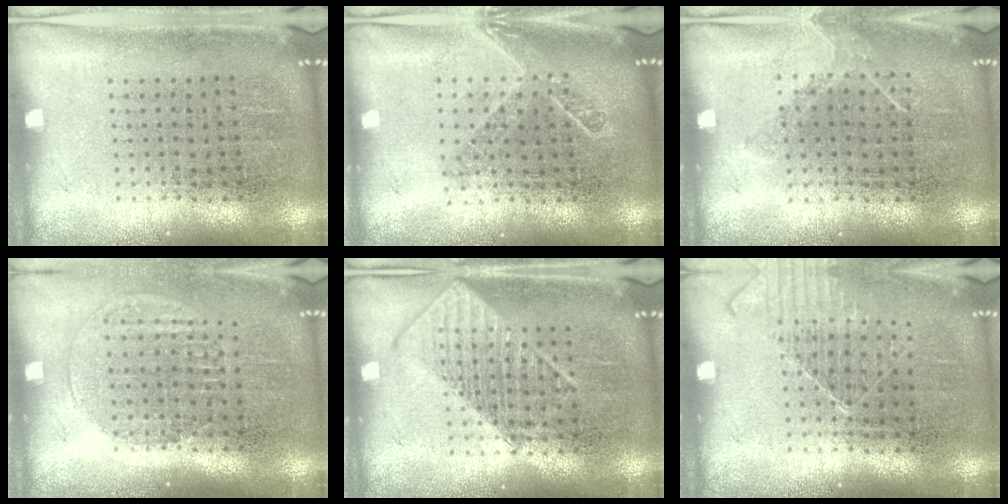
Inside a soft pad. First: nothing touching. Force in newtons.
{"total": 1.6, "press": 1.2, "slide": 1.0}
{"total": 0.9, "press": 0.9, "slide": 0.4}
{"total": 1.3, "press": 1.1, "slide": 0.5}
{"total": 2.5, "press": 2.5, "slide": 0.4}
{"total": 1.1, "press": 1.1, "slide": 0.1}